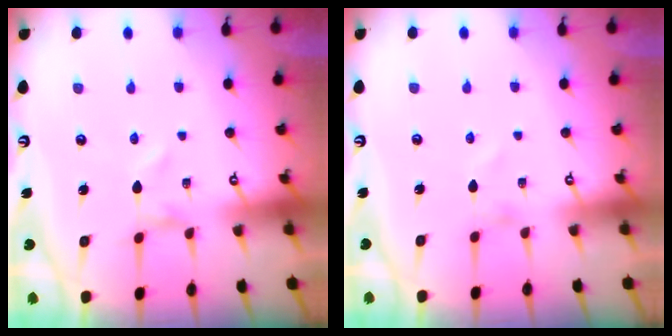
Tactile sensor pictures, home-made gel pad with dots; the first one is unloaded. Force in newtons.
{"total": 0.8, "press": 0.7, "slide": 0.3}